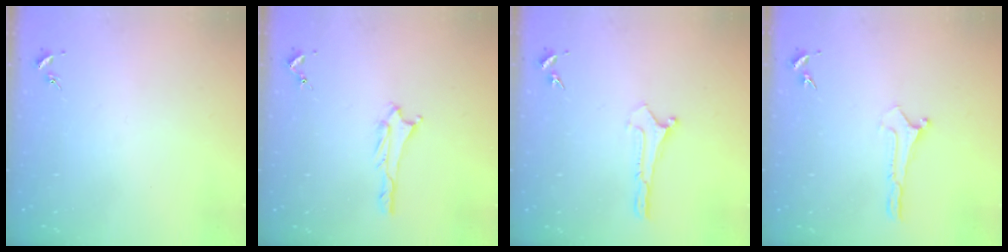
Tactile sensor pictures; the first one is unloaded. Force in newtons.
{"total": 0.8, "press": 0.8, "slide": 0.1}
{"total": 0.0}
{"total": 0.0}